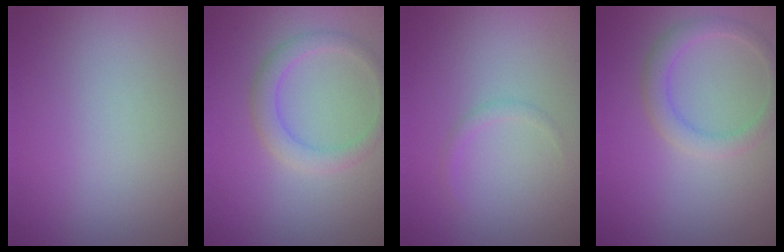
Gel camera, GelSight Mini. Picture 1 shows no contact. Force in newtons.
{"total": 2.5, "press": 2.5, "slide": 0.1}
{"total": 0.8, "press": 0.7, "slide": 0.1}
{"total": 2.5, "press": 2.5, "slide": 0.0}